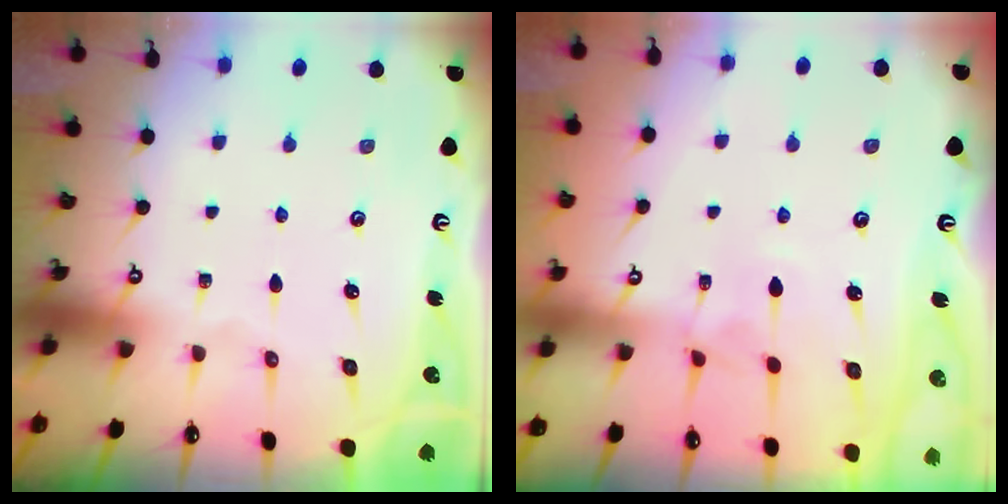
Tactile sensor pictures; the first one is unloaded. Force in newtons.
{"total": 4.1, "press": 4.1, "slide": 0.2}